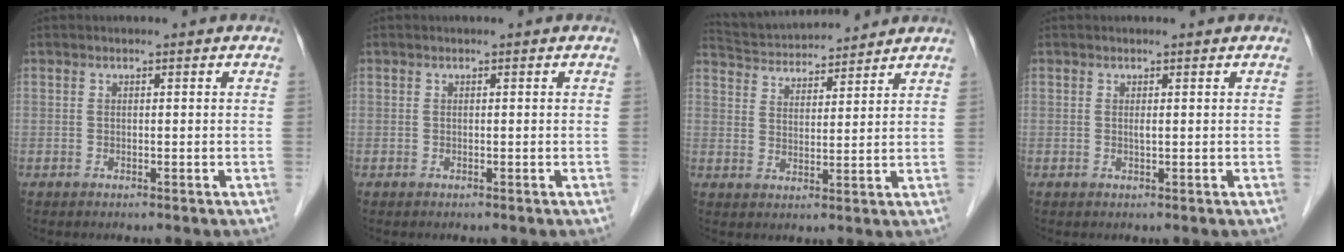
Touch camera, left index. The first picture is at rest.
{"total": 0.0}
{"total": 12.0, "force": [11.4, 2.0, 3.0], "torque": [-0.052, 0.025, 0.188]}
{"total": 0.8, "force": [0.4, 0.2, 0.7], "torque": [-0.014, -0.001, 0.006]}